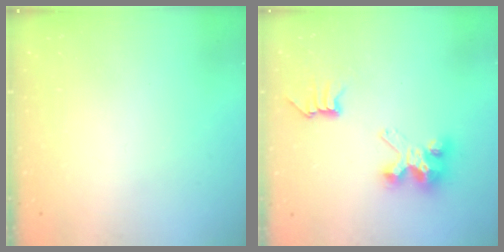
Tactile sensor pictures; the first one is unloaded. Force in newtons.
{"total": 7.3, "press": 7.3, "slide": 0.2}